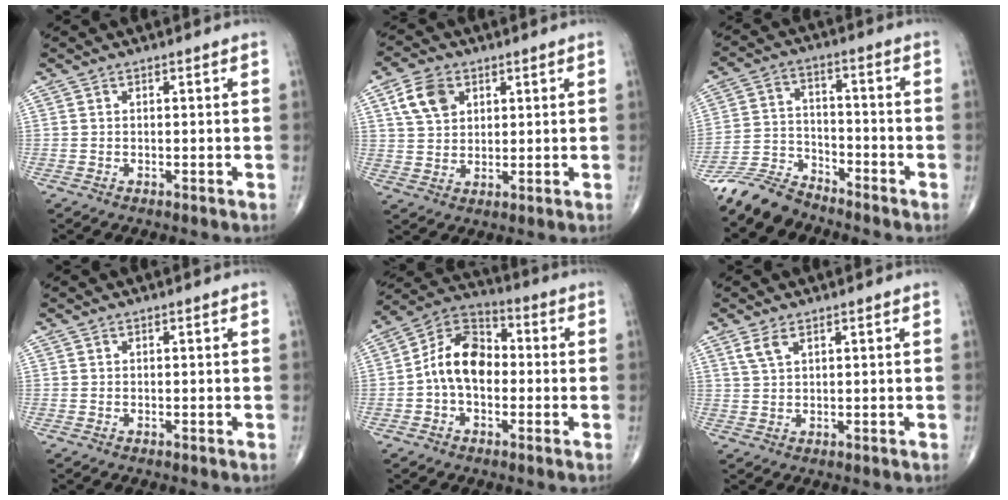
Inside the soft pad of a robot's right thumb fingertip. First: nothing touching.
{"total": 7.3, "force": [3.0, 5.2, 4.1], "torque": [-0.059, -0.006, 0.057]}
{"total": 7.9, "force": [-7.5, 2.6, 0.6], "torque": [-0.003, 0.047, -0.156]}
{"total": 0.0}
{"total": 11.7, "force": [-0.9, 7.9, 8.5], "torque": [-0.130, 0.037, -0.033]}
{"total": 2.9, "force": [1.7, 1.1, 2.1], "torque": [-0.048, 0.002, 0.042]}